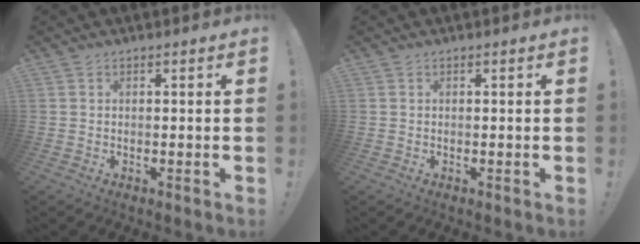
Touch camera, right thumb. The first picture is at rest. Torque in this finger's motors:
{"motor_torque": [-0.02, 0.02, 0.07, 0.00, 0.00]}